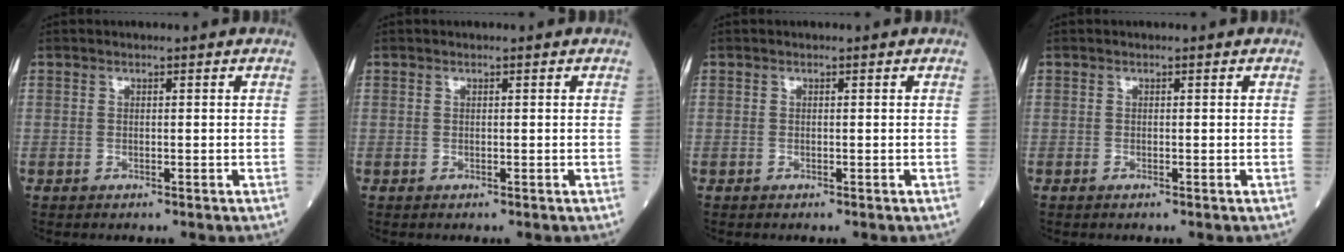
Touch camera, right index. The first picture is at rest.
{"total": 0.0}
{"total": 0.0}
{"total": 0.0}